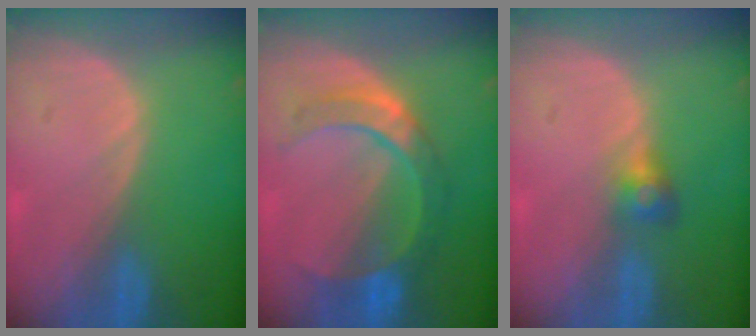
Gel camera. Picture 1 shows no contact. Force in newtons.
{"total": 7.3, "press": 7.3, "slide": 0.2}
{"total": 2.8, "press": 2.6, "slide": 0.9}